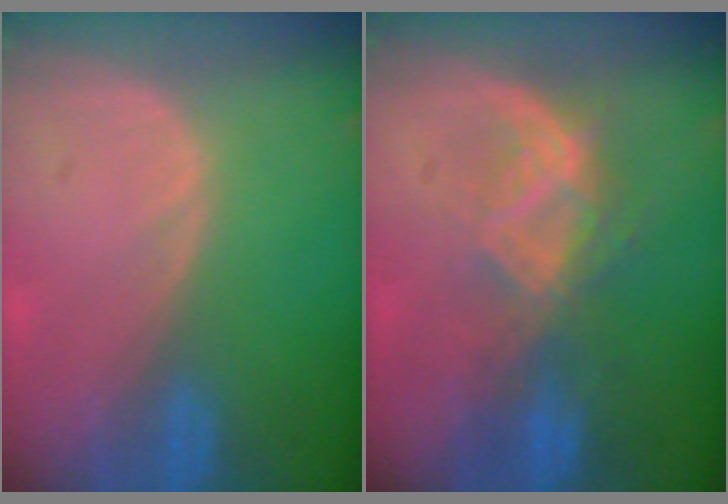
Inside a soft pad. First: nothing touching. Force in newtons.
{"total": 6.9, "press": 6.5, "slide": 2.2}